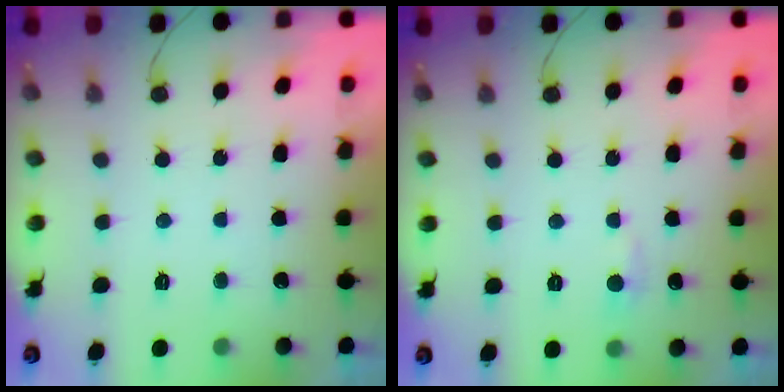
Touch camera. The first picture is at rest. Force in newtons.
{"total": 3.8, "press": 3.7, "slide": 0.6}